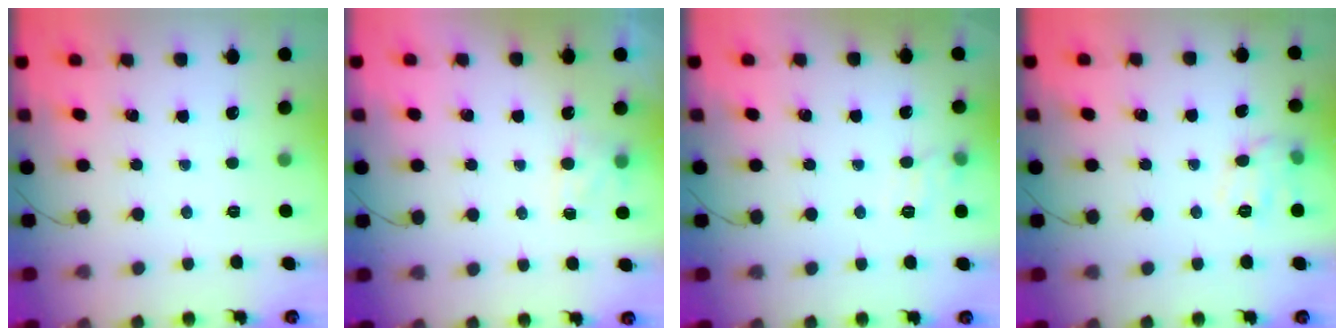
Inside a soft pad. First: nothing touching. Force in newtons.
{"total": 6.3, "press": 6.1, "slide": 1.6}
{"total": 9.1, "press": 8.9, "slide": 1.5}
{"total": 9.3, "press": 9.3, "slide": 1.3}